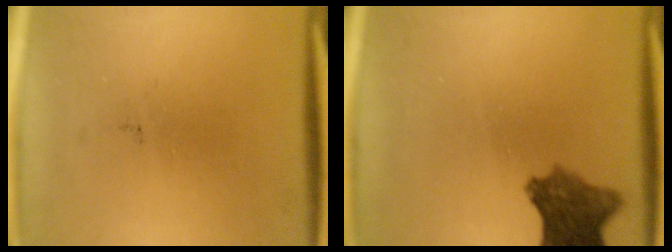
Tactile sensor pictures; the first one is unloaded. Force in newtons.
{"total": 7.3}